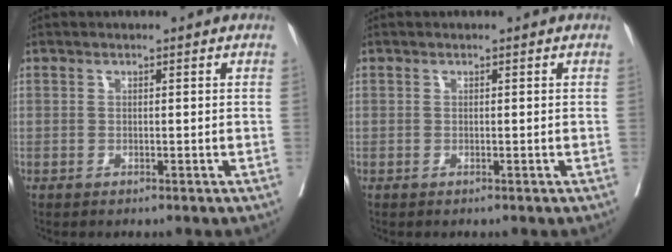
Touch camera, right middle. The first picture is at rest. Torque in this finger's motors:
{"motor_torque": [0.03, -0.02, 0.00, 0.00]}